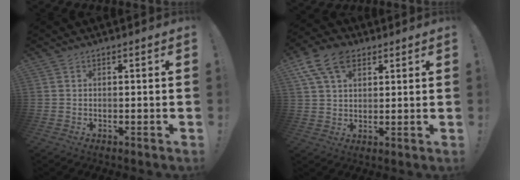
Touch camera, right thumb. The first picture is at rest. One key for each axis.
{"total": 11.9, "fx": 5.9, "fy": 7.6, "fz": 7.0, "tx": -0.123, "ty": -0.014, "tz": 0.111}